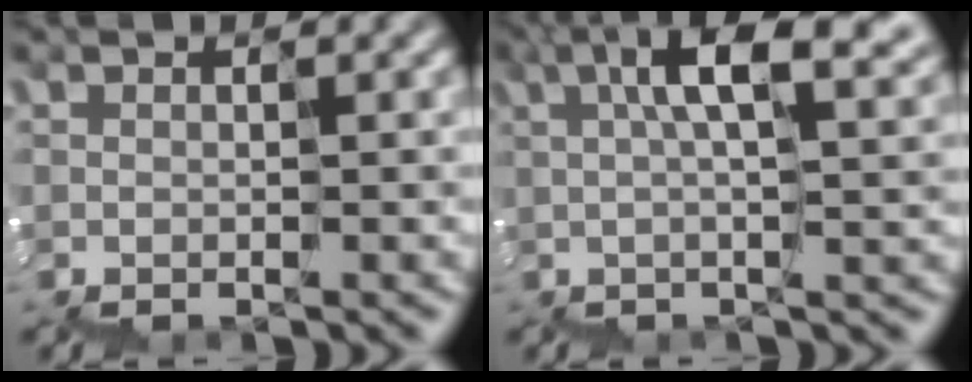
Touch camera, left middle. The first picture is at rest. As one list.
[{"total": 7.9, "force": [2.7, 2.5, 6.9], "torque": [-0.107, 0.017, 0.047]}]